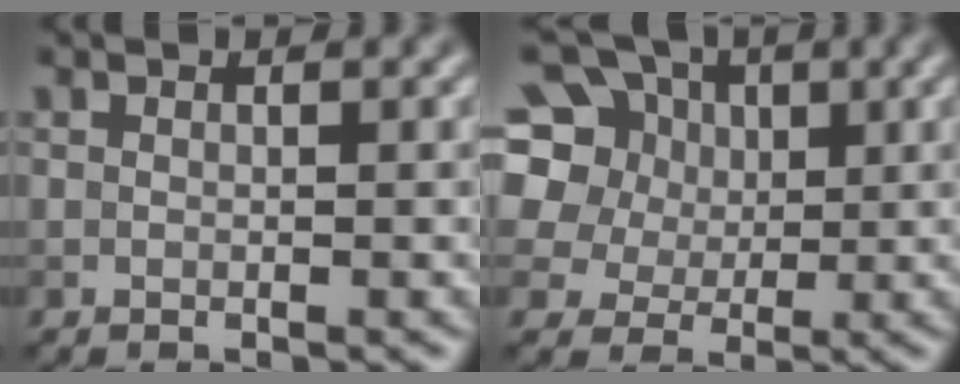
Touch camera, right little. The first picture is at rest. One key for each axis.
{"total": 12.5, "fx": 5.1, "fy": 9.6, "fz": 6.2, "tx": -0.135, "ty": 0.035, "tz": 0.076}